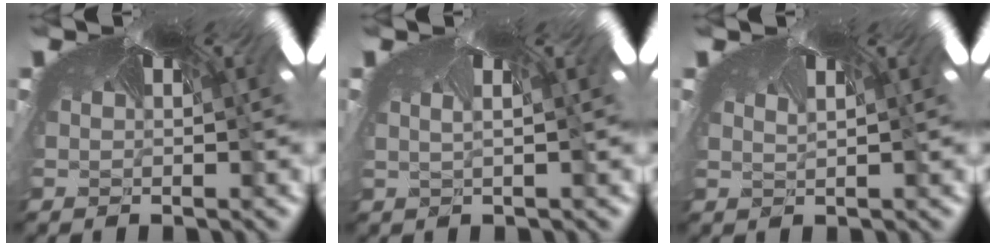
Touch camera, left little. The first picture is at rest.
{"total": 2.2, "force": [-2.1, 0.2, 0.6], "torque": [-0.020, -0.030, -0.013]}
{"total": 1.6, "force": [-1.4, 0.3, 0.6], "torque": [-0.011, -0.023, -0.008]}